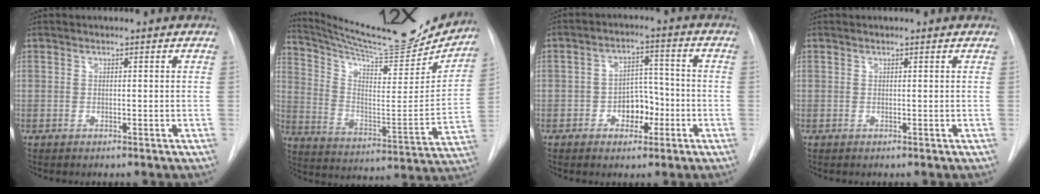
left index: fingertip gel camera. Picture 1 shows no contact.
{"total": 24.1, "force": [22.3, 2.8, 8.6], "torque": [-0.144, -0.065, 0.322]}
{"total": 5.8, "force": [-2.1, 3.7, 4.0], "torque": [-0.057, 0.017, -0.033]}
{"total": 0.6, "force": [0.6, 0.0, 0.0], "torque": [-0.005, 0.001, 0.008]}